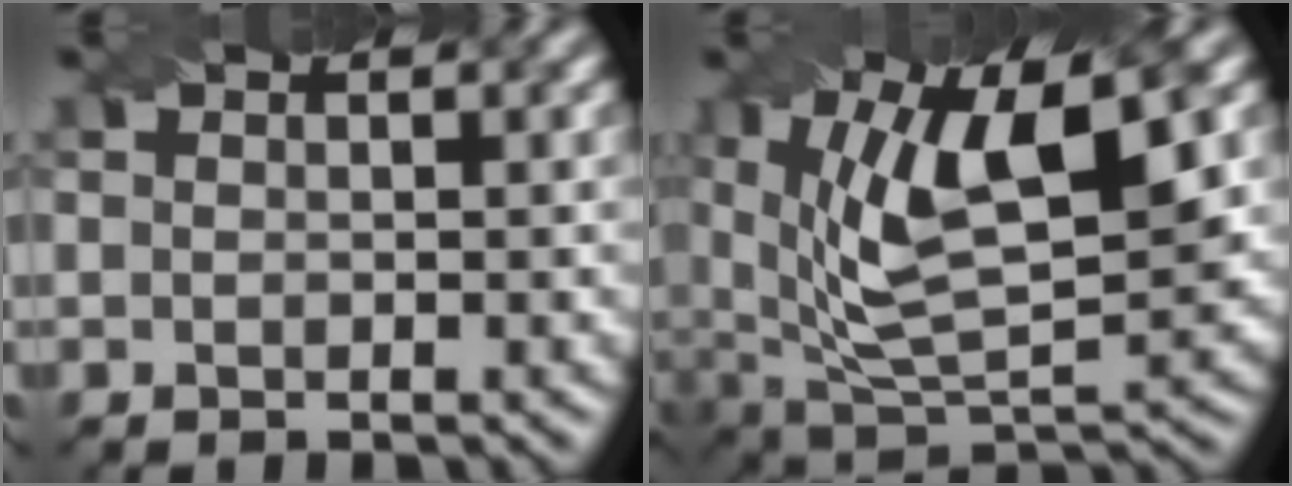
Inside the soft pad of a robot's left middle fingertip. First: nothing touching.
{"total": 11.7, "force": [3.7, 4.8, 10.0], "torque": [-0.173, 0.000, 0.063]}